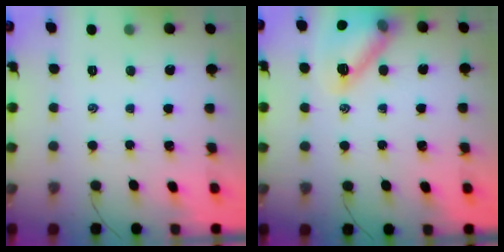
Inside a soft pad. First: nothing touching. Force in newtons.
{"total": 15.0, "press": 15.0, "slide": 1.2}